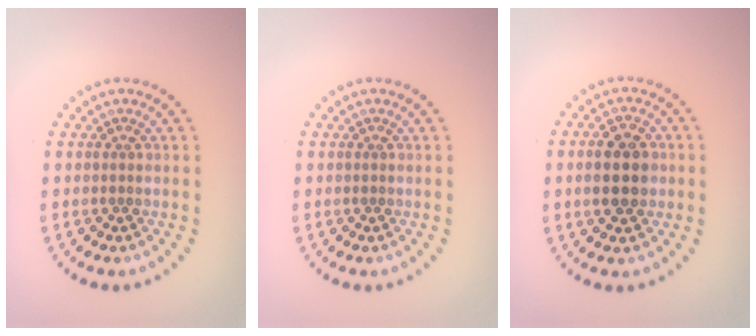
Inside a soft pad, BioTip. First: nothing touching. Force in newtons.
{"total": 0.0}
{"total": 4.0, "press": 4.0, "slide": 0.2}